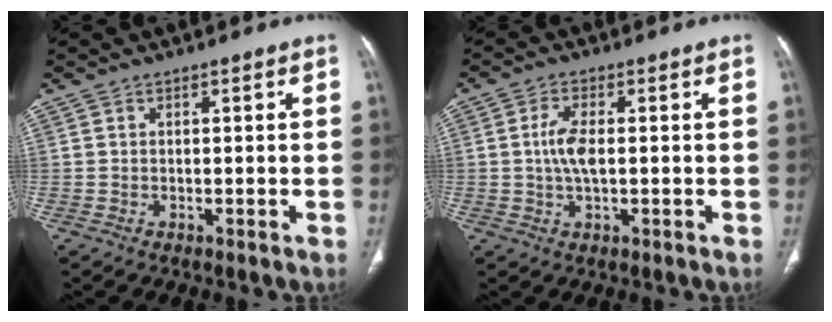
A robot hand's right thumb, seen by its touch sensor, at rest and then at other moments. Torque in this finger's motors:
{"motor_torque": [0.59, 0.83, 0.77, -0.48, 0.09]}